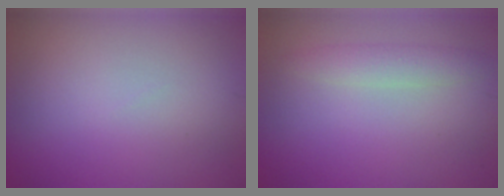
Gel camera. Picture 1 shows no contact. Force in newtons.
{"total": 1.9, "press": 1.9, "slide": 0.0}